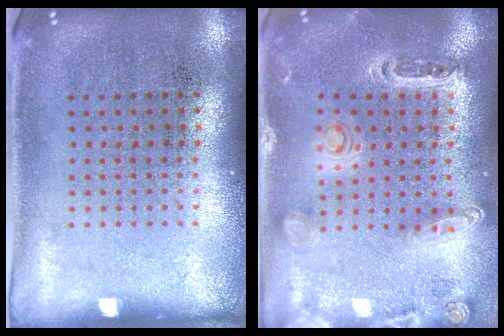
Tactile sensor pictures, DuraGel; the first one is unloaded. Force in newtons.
{"total": 1.4, "press": 1.3, "slide": 0.3}